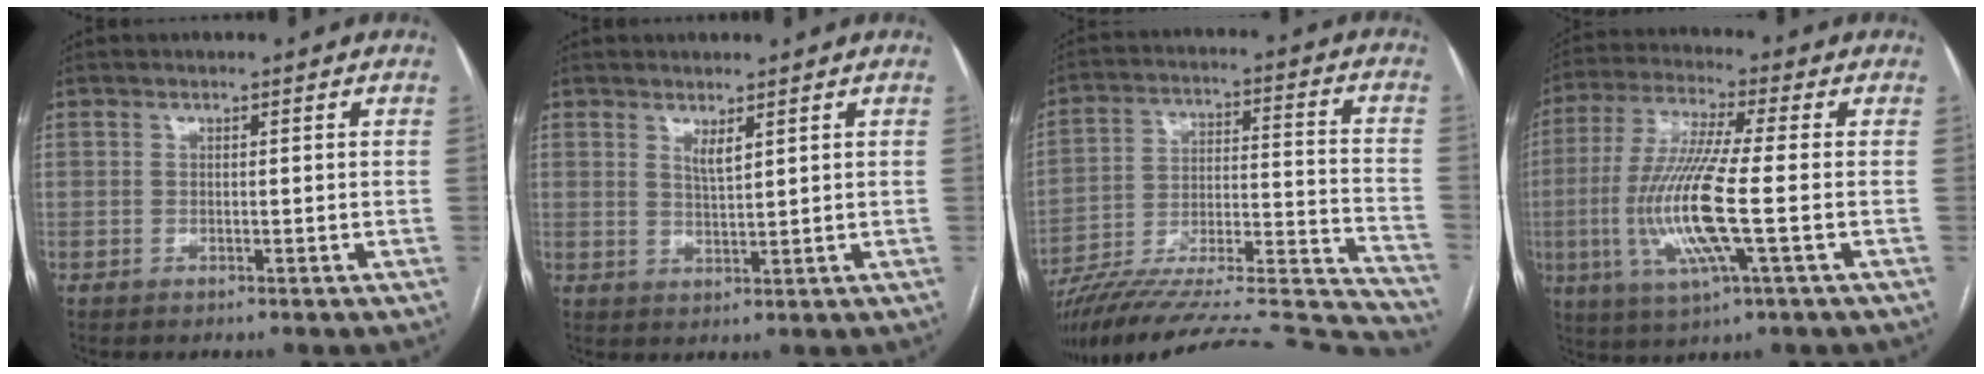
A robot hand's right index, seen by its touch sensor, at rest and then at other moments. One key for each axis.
{"total": 2.1, "fx": 1.4, "fy": 0.2, "fz": 1.6, "tx": -0.033, "ty": -0.009, "tz": 0.030}
{"total": 34.4, "fx": -31.5, "fy": 3.1, "fz": 13.6, "tx": -0.149, "ty": -0.014, "tz": -0.442}
{"total": 13.7, "fx": -2.6, "fy": 0.5, "fz": 13.4, "tx": -0.286, "ty": -0.014, "tz": -0.055}